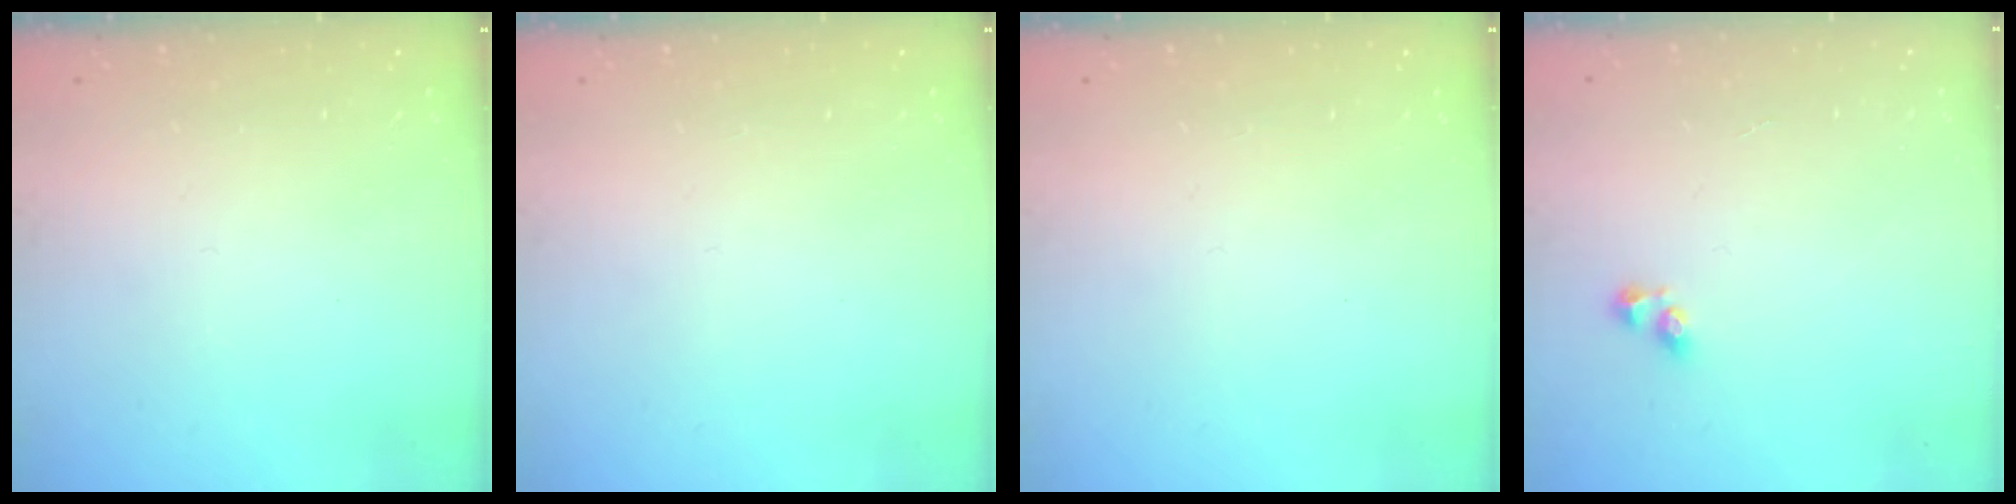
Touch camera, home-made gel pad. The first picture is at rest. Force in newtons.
{"total": 0.0}
{"total": 0.0}
{"total": 2.5, "press": 2.2, "slide": 1.3}